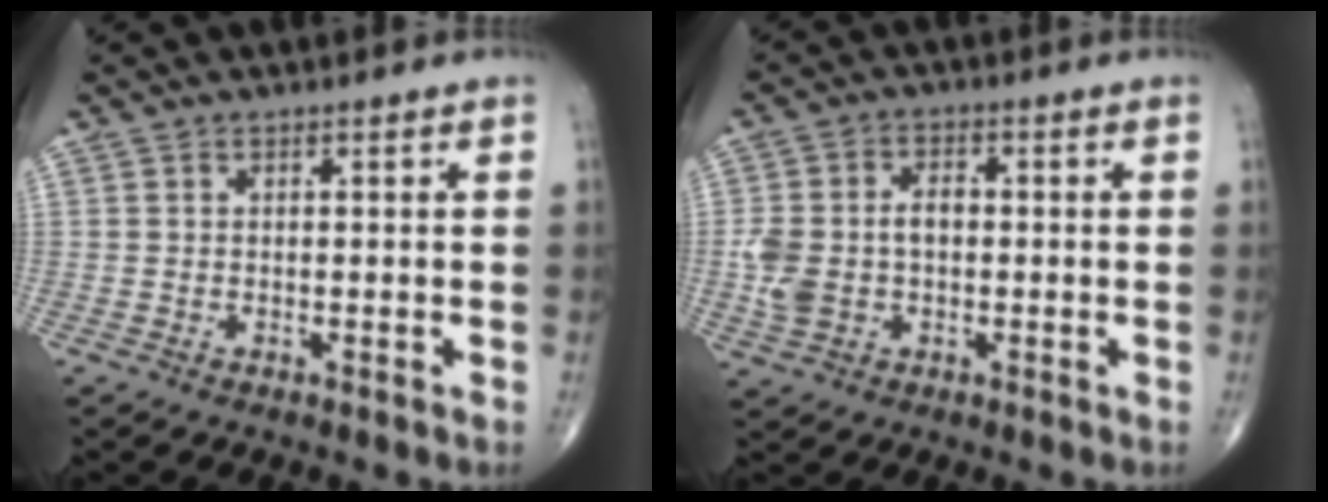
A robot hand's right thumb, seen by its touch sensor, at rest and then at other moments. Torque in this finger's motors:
{"motor_torque": [1.28, 1.13, 0.90, 0.00, 0.06]}